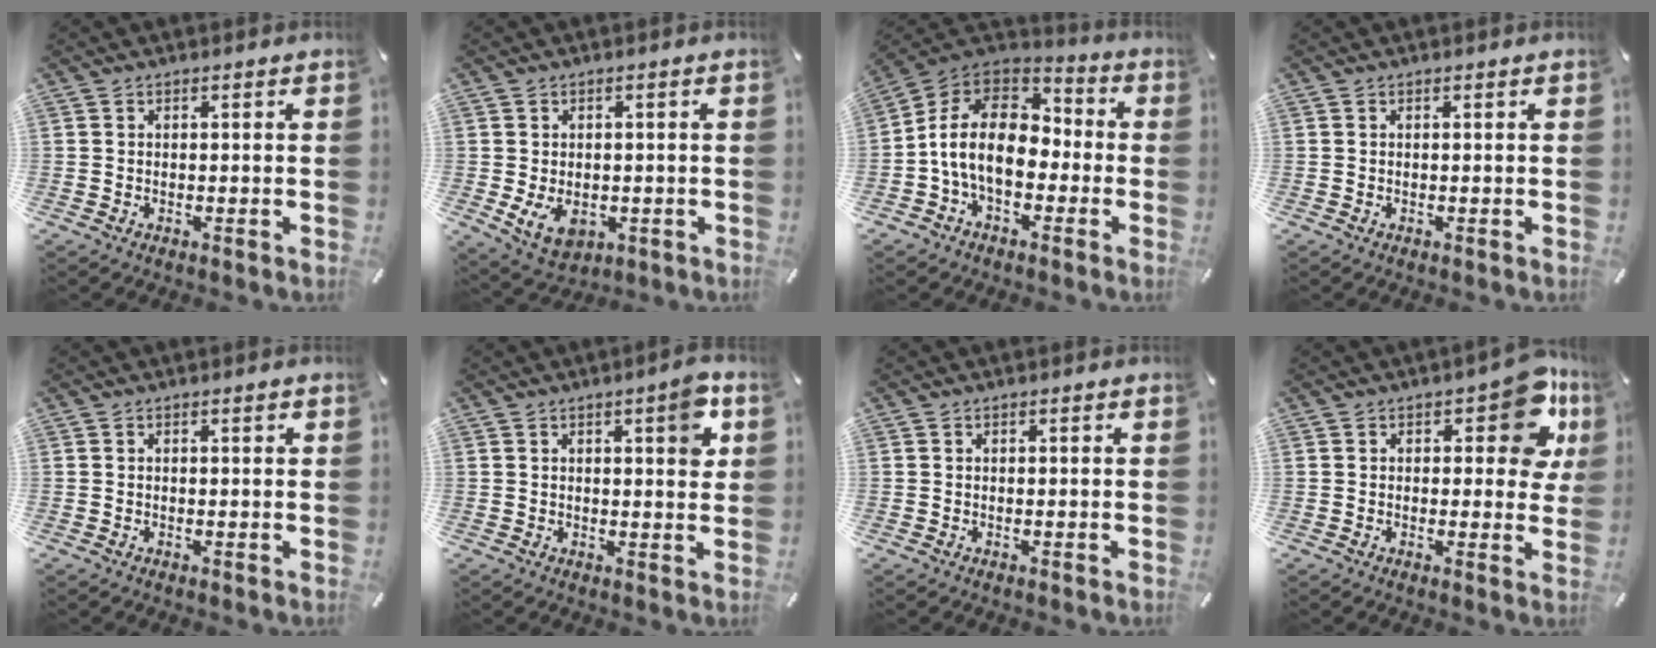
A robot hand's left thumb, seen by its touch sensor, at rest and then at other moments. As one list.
[{"total": 6.5, "force": [-1.3, 4.8, 4.2], "torque": [-0.078, -0.001, -0.023]}, {"total": 13.4, "force": [-3.5, 9.3, 9.0], "torque": [-0.196, 0.025, -0.068]}, {"total": 0.0}, {"total": 0.8, "force": [0.1, 0.2, 0.7], "torque": [-0.014, 0.003, 0.001]}, {"total": 6.6, "force": [2.4, 2.0, 5.8], "torque": [-0.073, -0.009, 0.031]}, {"total": 0.0}, {"total": 12.1, "force": [5.3, 5.9, 9.1], "torque": [-0.091, -0.028, 0.084]}]